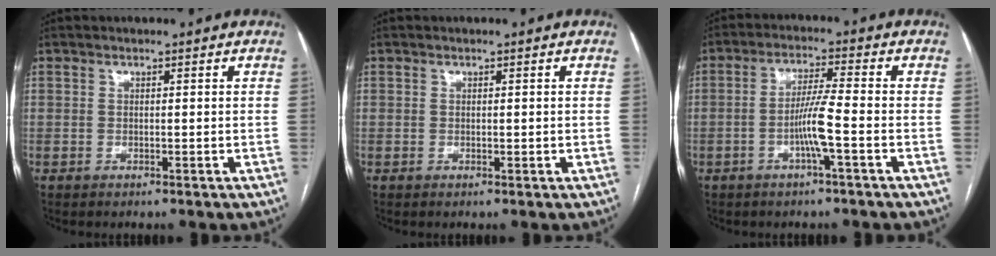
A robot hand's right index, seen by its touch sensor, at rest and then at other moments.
{"total": 0.6, "force": [0.1, 0.4, 0.4], "torque": [-0.007, -0.001, 0.001]}
{"total": 5.7, "force": [-1.9, -0.5, 5.4], "torque": [-0.110, 0.003, -0.037]}